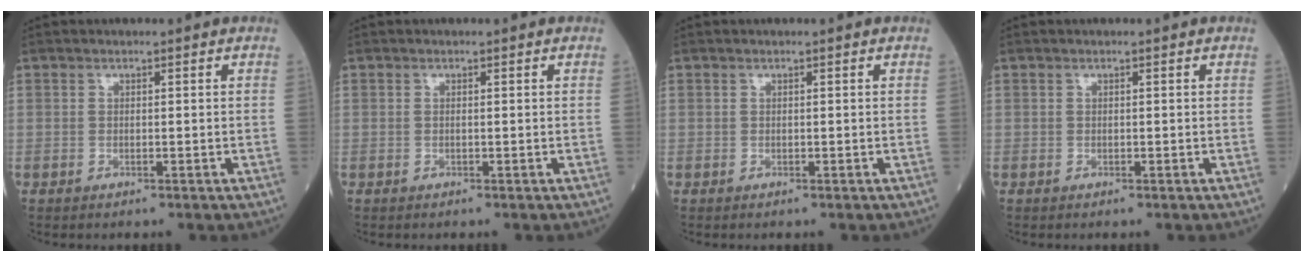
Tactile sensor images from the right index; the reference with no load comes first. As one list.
[{"total": 0.0}, {"total": 0.0}, {"total": 0.0}]